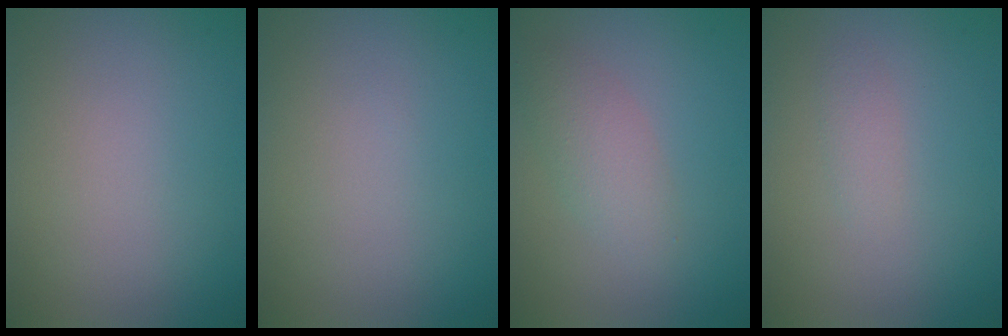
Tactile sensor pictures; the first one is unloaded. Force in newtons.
{"total": 0.0}
{"total": 2.4, "press": 2.4, "slide": 0.2}
{"total": 0.9, "press": 0.9, "slide": 0.0}